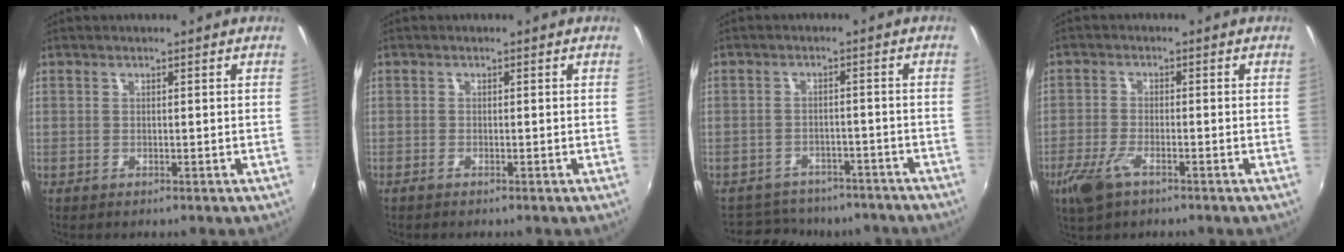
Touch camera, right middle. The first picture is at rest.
{"total": 0.8, "force": [-0.7, 0.0, 0.4], "torque": [-0.008, -0.003, -0.016]}
{"total": 14.3, "force": [-12.2, 6.0, 4.6], "torque": [-0.102, 0.006, -0.157]}
{"total": 6.1, "force": [-3.7, 2.2, 4.3], "torque": [-0.109, -0.013, -0.072]}